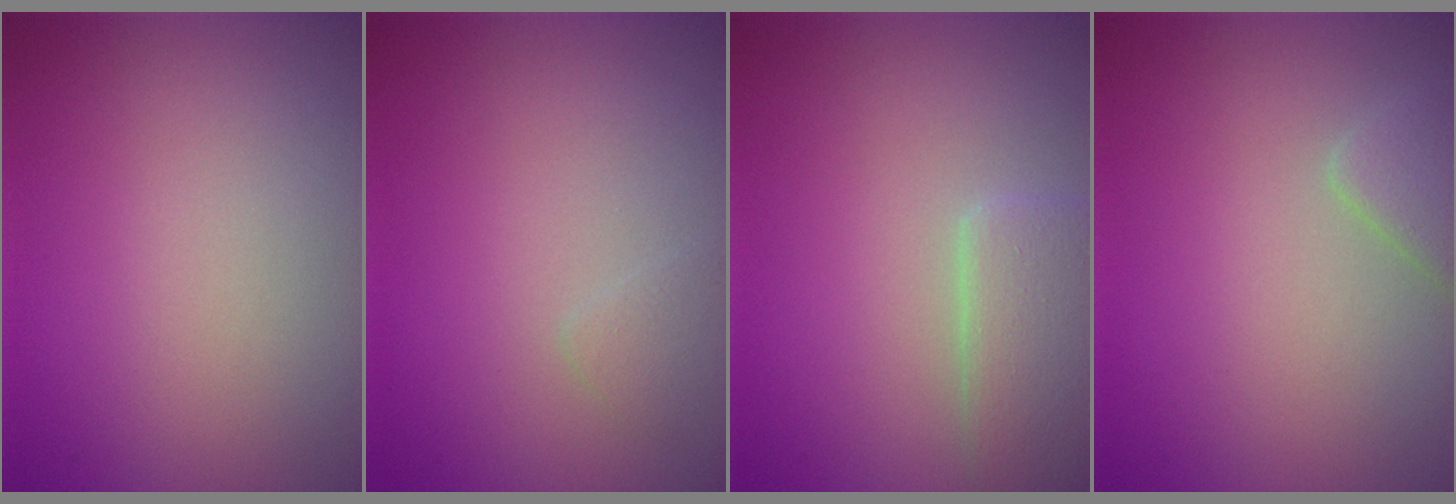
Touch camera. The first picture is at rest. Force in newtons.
{"total": 0.8, "press": 0.8, "slide": 0.1}
{"total": 3.7, "press": 3.7, "slide": 0.2}
{"total": 1.9, "press": 1.9, "slide": 0.2}